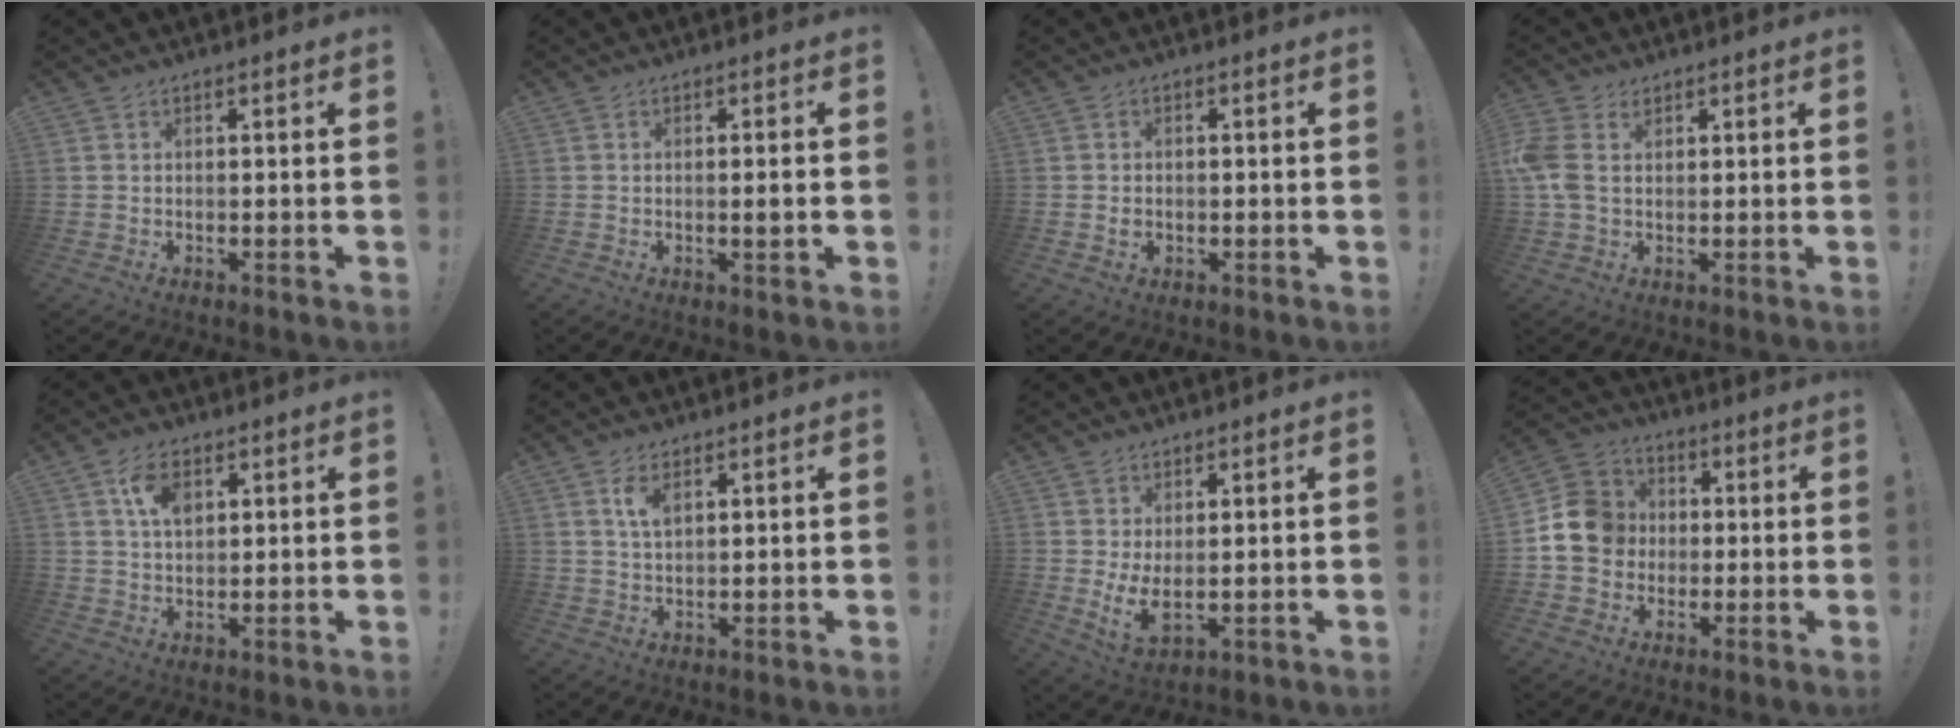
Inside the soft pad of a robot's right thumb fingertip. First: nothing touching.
{"total": 2.4, "force": [-0.3, 0.0, 2.4], "torque": [-0.031, -0.003, -0.008]}
{"total": 1.5, "force": [-0.2, 1.3, 0.6], "torque": [-0.002, 0.001, -0.006]}
{"total": 8.6, "force": [1.1, 6.8, 5.2], "torque": [-0.116, 0.006, 0.027]}
{"total": 7.3, "force": [3.1, 4.2, 5.2], "torque": [-0.085, -0.004, 0.055]}
{"total": 4.3, "force": [2.1, 2.0, 3.2], "torque": [-0.055, -0.005, 0.035]}
{"total": 5.6, "force": [1.6, 2.6, 4.6], "torque": [-0.071, -0.023, 0.033]}
{"total": 13.1, "force": [0.1, 11.9, 5.4], "torque": [-0.083, 0.014, 0.009]}